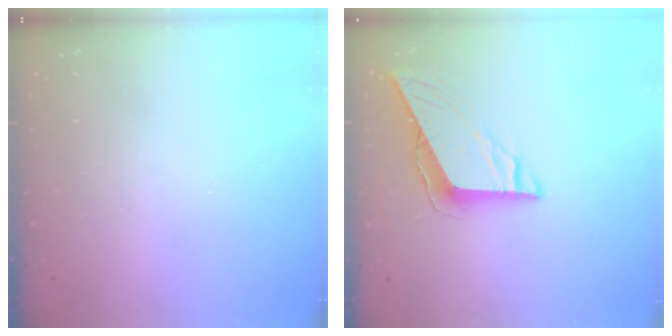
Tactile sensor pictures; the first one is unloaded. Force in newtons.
{"total": 8.5, "press": 8.5, "slide": 0.3}